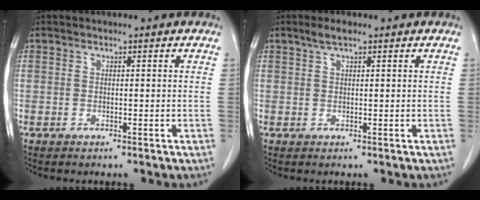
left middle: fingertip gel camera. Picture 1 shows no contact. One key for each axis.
{"total": 1.9, "fx": 1.3, "fy": 0.3, "fz": 1.3, "tx": -0.031, "ty": 0.008, "tz": 0.026}